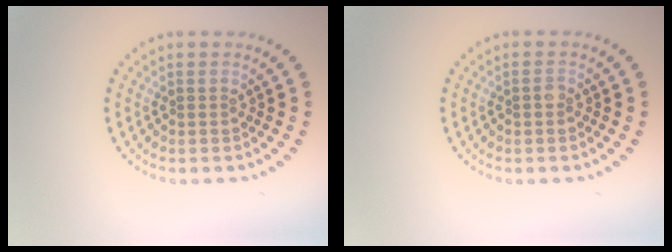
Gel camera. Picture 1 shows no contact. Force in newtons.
{"total": 0.6, "press": 0.5, "slide": 0.3}